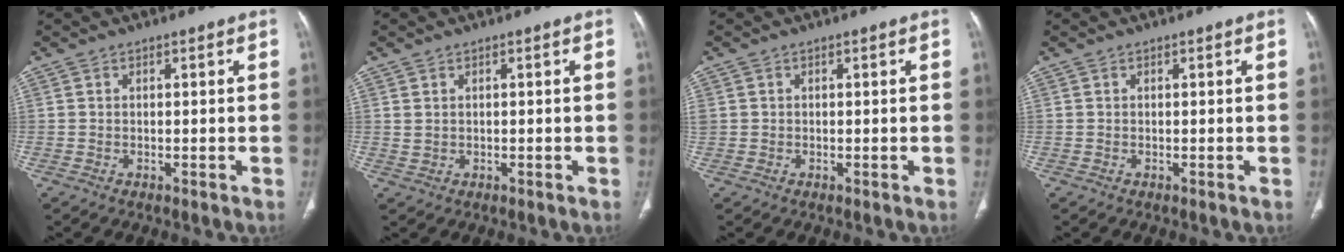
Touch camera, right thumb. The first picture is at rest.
{"total": 1.0, "force": [0.4, 0.7, 0.5], "torque": [-0.010, 0.001, 0.014]}
{"total": 1.2, "force": [0.1, 1.0, 0.5], "torque": [-0.014, 0.010, 0.008]}
{"total": 0.0}